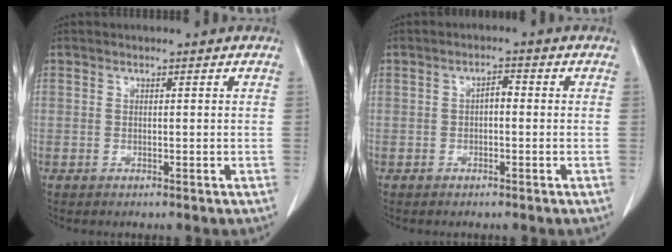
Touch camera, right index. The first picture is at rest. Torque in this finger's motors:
{"motor_torque": [0.37, -0.30, 0.17, 0.04]}